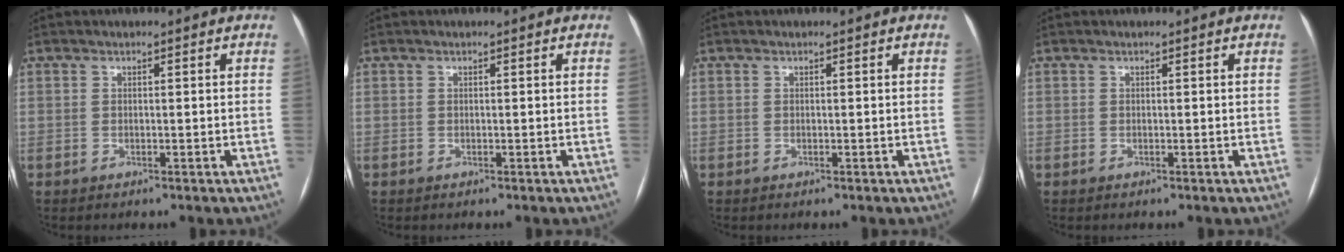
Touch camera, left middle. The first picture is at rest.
{"total": 0.0}
{"total": 0.0}
{"total": 0.0}